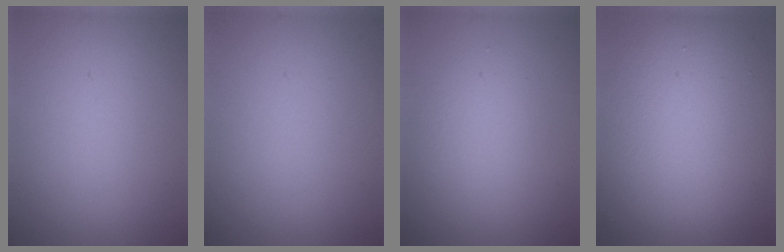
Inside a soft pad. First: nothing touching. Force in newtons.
{"total": 0.0}
{"total": 2.6, "press": 2.6, "slide": 0.1}
{"total": 13.3, "press": 13.3, "slide": 0.5}